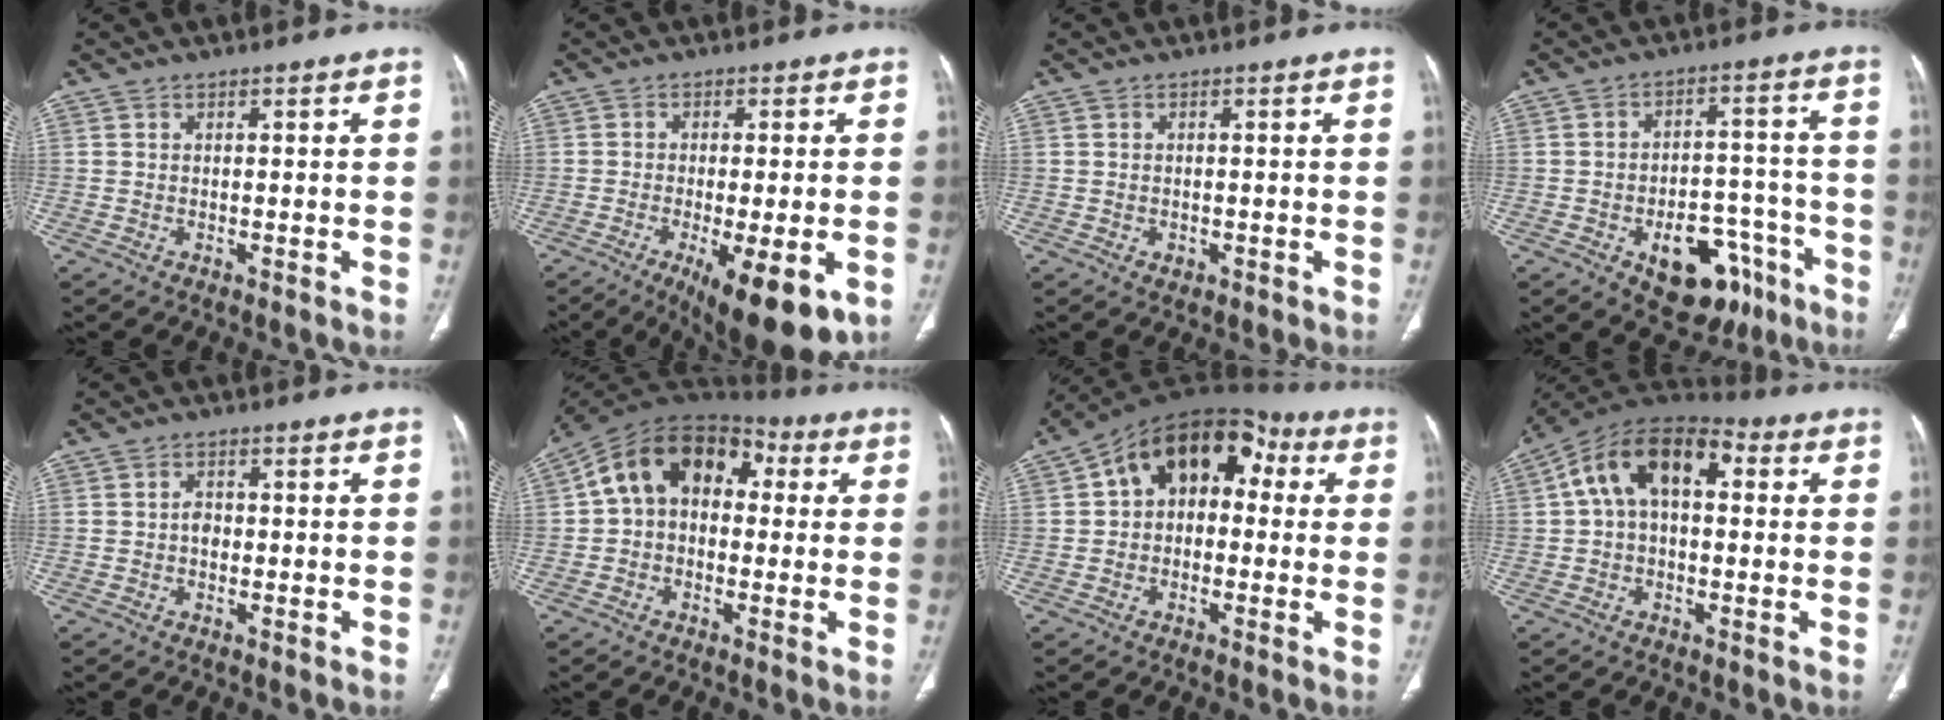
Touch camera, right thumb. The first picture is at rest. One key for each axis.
{"total": 14.0, "fx": -5.7, "fy": 4.4, "fz": 12.0, "tx": -0.157, "ty": -0.010, "tz": -0.073}
{"total": 1.2, "fx": -0.4, "fy": 1.0, "fz": 0.6, "tx": -0.007, "ty": 0.001, "tz": -0.002}
{"total": 15.4, "fx": -7.9, "fy": 9.3, "fz": 9.5, "tx": -0.086, "ty": 0.056, "tz": -0.100}
{"total": 2.0, "fx": -0.3, "fy": 1.5, "fz": 1.3, "tx": -0.011, "ty": 0.006, "tz": -0.009}
{"total": 15.0, "fx": 2.6, "fy": 10.5, "fz": 10.4, "tx": -0.142, "ty": 0.051, "tz": 0.027}
{"total": 14.3, "fx": 2.5, "fy": 9.8, "fz": 10.1, "tx": -0.112, "ty": 0.051, "tz": 0.022}
{"total": 14.5, "fx": 3.0, "fy": 8.6, "fz": 11.2, "tx": -0.182, "ty": 0.046, "tz": 0.040}